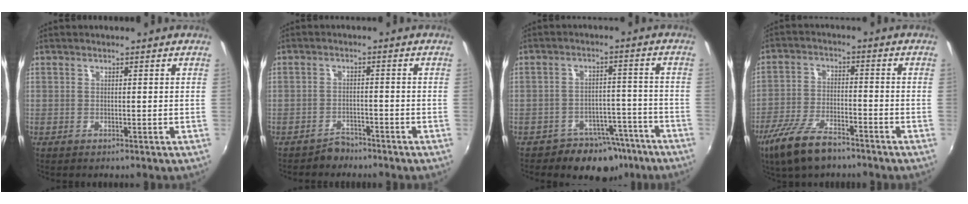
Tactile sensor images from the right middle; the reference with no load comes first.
{"total": 3.1, "force": [-2.7, 1.5, 0.1], "torque": [-0.010, 0.006, -0.043]}
{"total": 9.7, "force": [-7.1, 6.2, 2.4], "torque": [-0.034, 0.030, -0.082]}
{"total": 11.7, "force": [-8.4, 4.1, 7.0], "torque": [-0.160, -0.022, -0.156]}